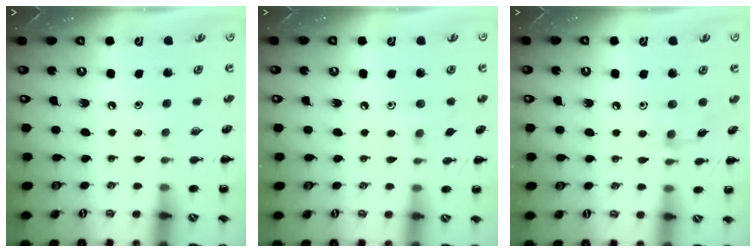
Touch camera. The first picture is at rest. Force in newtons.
{"total": 5.3, "press": 4.9, "slide": 1.8}
{"total": 5.2, "press": 5.1, "slide": 0.8}